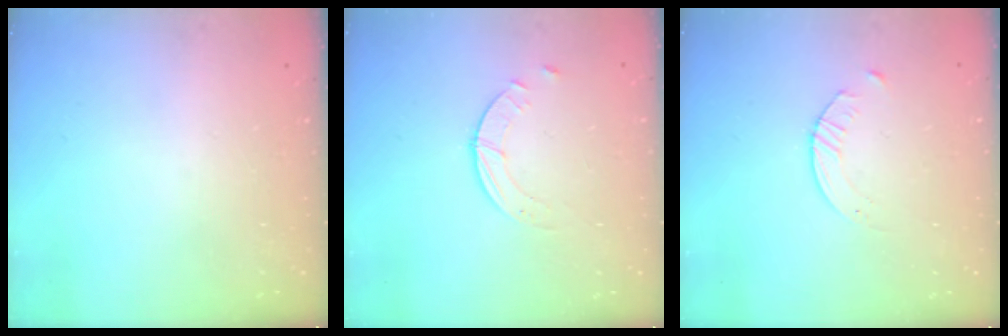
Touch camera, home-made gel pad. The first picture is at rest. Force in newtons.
{"total": 2.5, "press": 2.5, "slide": 0.3}
{"total": 2.8, "press": 2.7, "slide": 0.3}